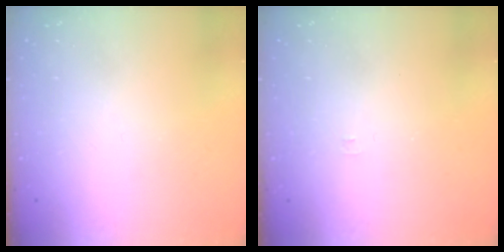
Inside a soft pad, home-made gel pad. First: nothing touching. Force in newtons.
{"total": 3.3, "press": 3.3, "slide": 0.4}